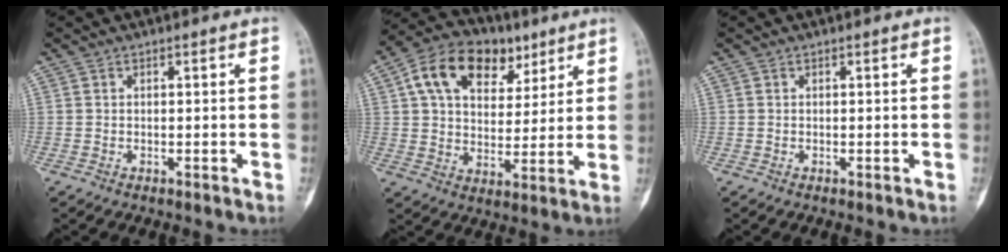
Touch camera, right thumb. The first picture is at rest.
{"total": 17.6, "force": [8.1, 11.5, 10.5], "torque": [-0.141, -0.003, 0.134]}
{"total": 0.0}